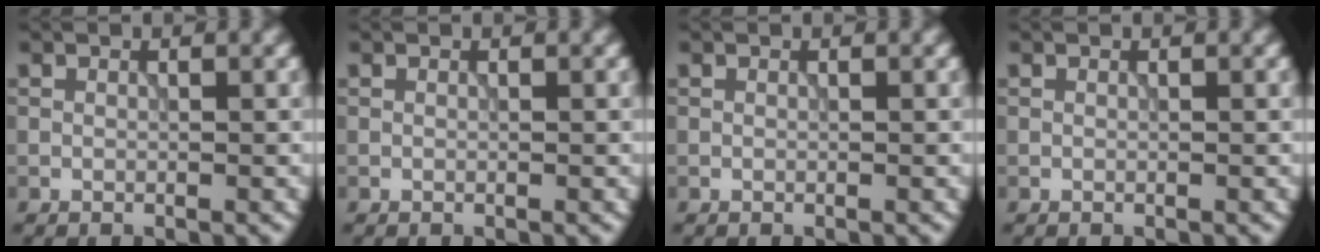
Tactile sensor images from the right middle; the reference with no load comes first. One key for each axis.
{"total": 0.0}
{"total": 0.0}
{"total": 0.0}